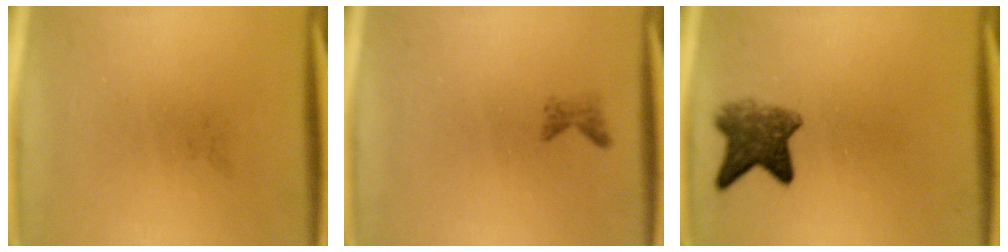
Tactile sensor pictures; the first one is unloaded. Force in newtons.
{"total": 0.9}
{"total": 5.7}